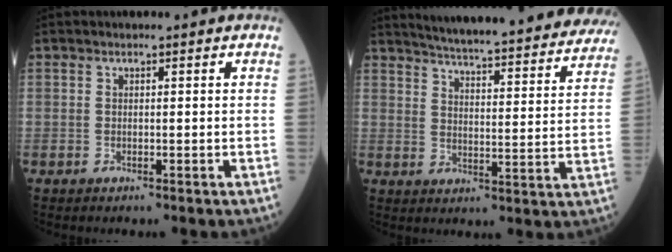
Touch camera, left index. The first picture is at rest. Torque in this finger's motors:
{"motor_torque": [0.61, -0.82, 0.25, 0.13]}